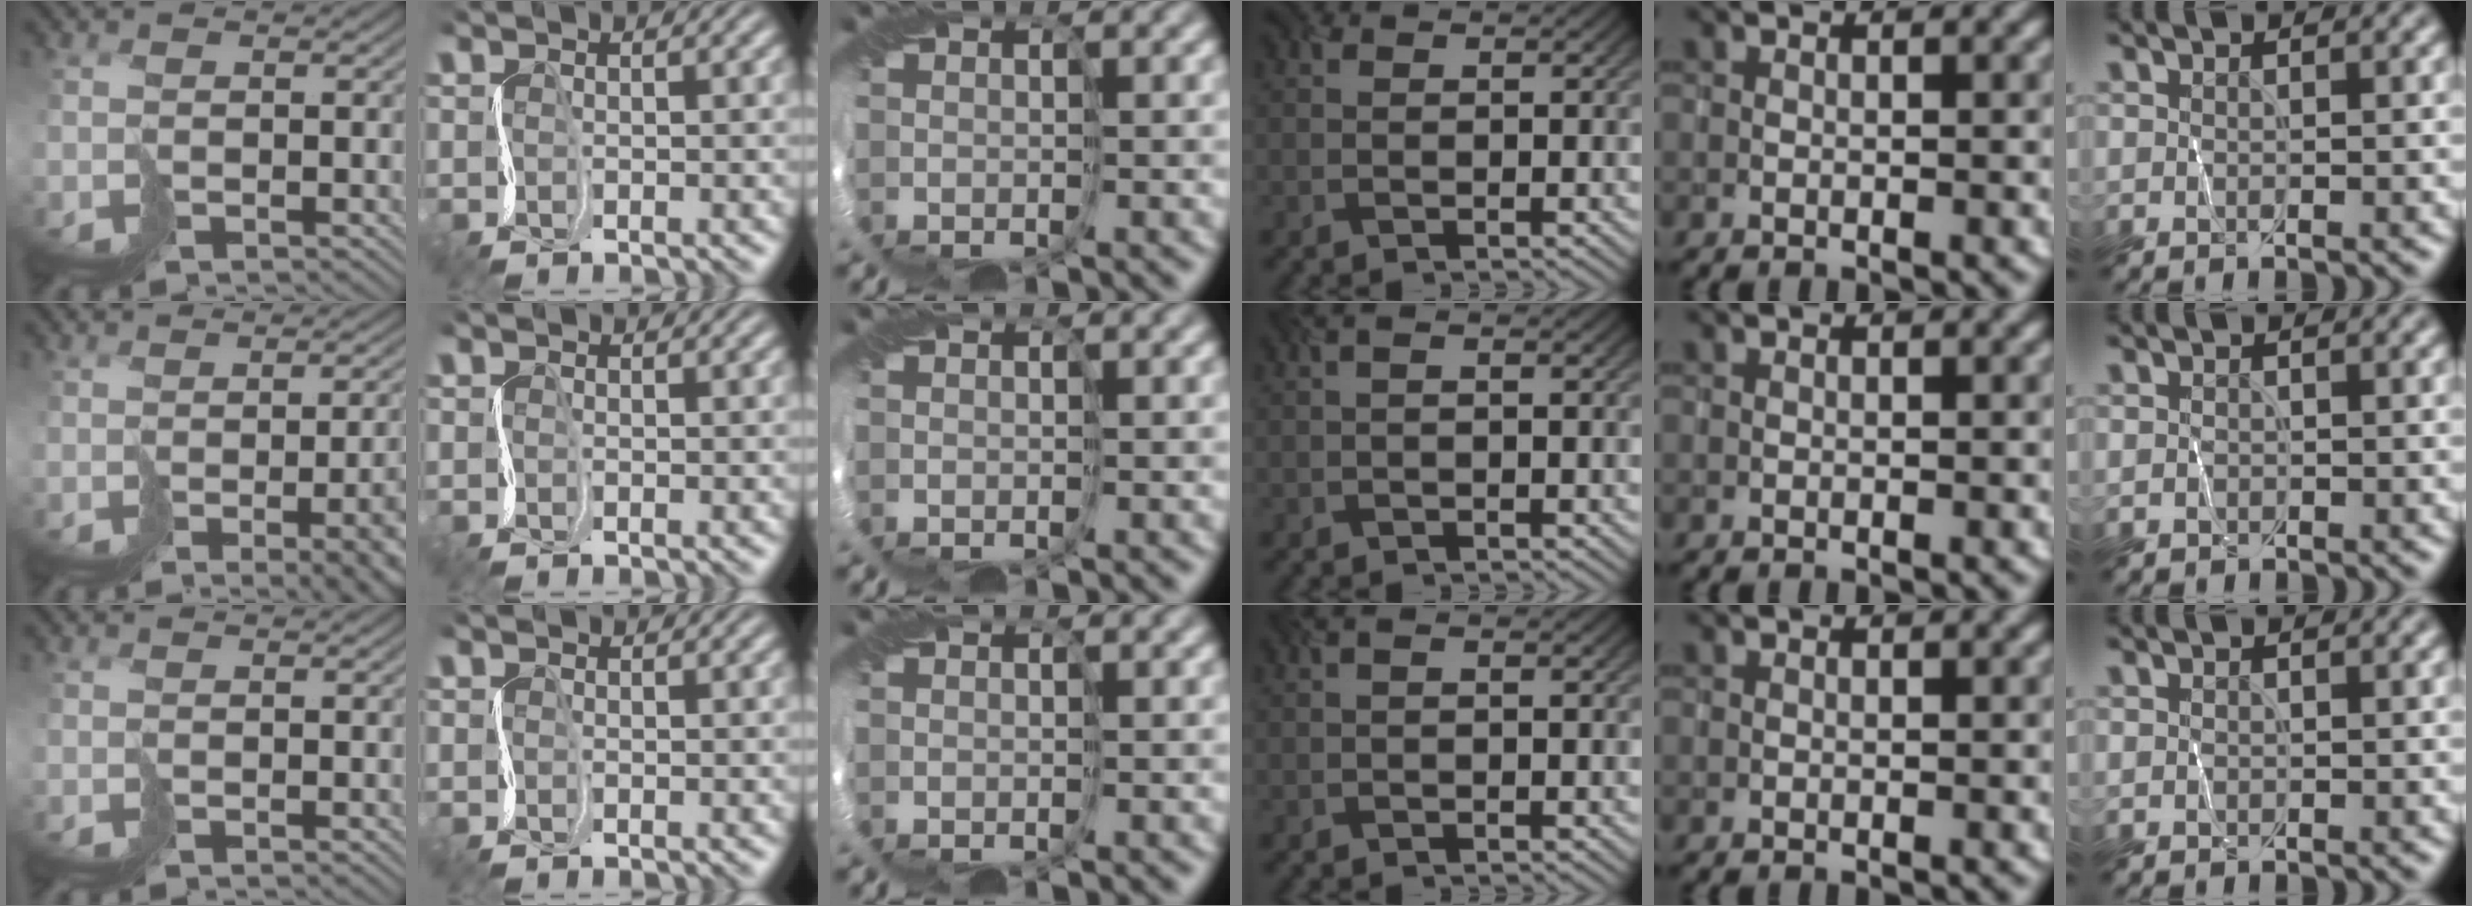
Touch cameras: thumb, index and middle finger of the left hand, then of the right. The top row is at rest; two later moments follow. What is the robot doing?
{"motion": "cut", "object": "receipt paper"}